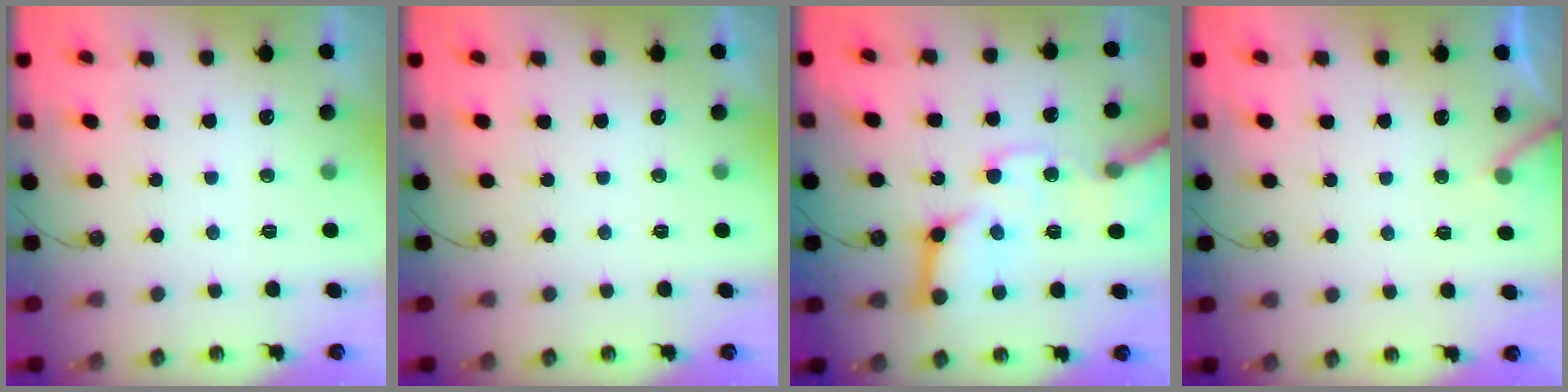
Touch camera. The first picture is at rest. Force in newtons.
{"total": 0.0}
{"total": 18.9, "press": 18.7, "slide": 2.5}
{"total": 5.9, "press": 5.9, "slide": 0.3}